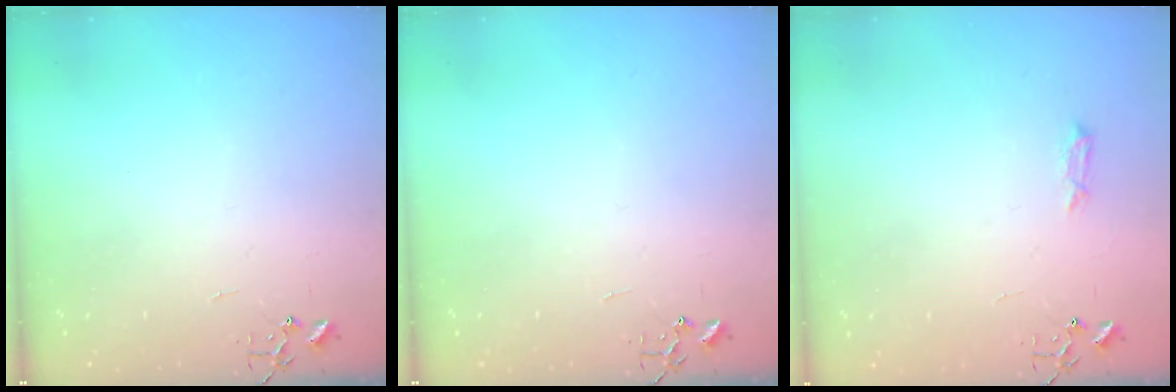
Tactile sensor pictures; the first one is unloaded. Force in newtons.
{"total": 0.0}
{"total": 4.0, "press": 4.0, "slide": 0.6}